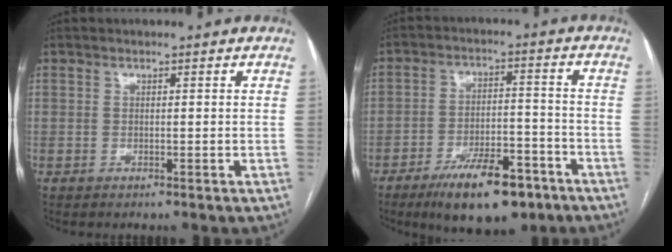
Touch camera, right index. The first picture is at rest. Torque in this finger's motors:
{"motor_torque": [0.55, -0.42, 0.24, 0.03]}